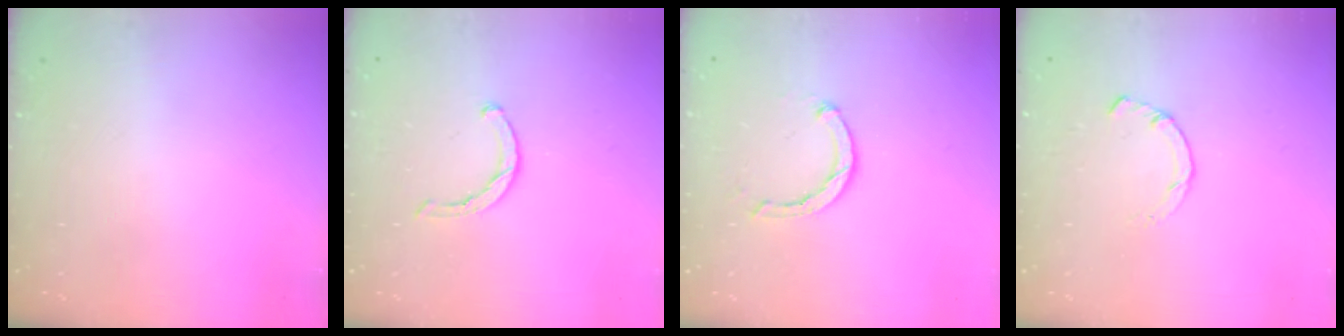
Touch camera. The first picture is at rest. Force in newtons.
{"total": 1.8, "press": 1.8, "slide": 0.3}
{"total": 2.4, "press": 2.3, "slide": 0.4}
{"total": 2.3, "press": 2.3, "slide": 0.1}